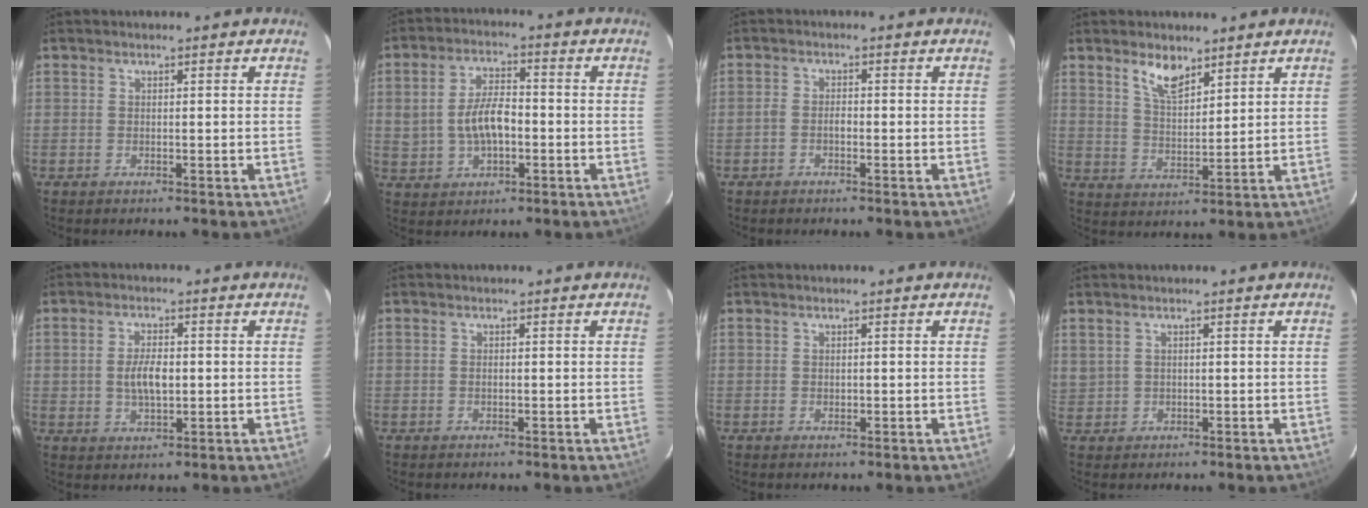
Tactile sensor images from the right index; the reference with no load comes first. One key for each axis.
{"total": 8.4, "fx": -1.0, "fy": 4.7, "fz": 7.0, "tx": -0.139, "ty": 0.010, "tz": -0.007}
{"total": 1.7, "fx": -0.9, "fy": 0.9, "fz": 1.2, "tx": -0.026, "ty": 0.005, "tz": -0.020}
{"total": 6.2, "fx": 4.4, "fy": 2.4, "fz": 3.7, "tx": -0.065, "ty": 0.001, "tz": 0.085}
{"total": 5.5, "fx": 0.1, "fy": 2.8, "fz": 4.7, "tx": -0.089, "ty": 0.001, "tz": 0.006}
{"total": 0.6, "fx": -0.1, "fy": 0.4, "fz": 0.4, "tx": -0.007, "ty": 0.002, "tz": -0.001}
{"total": 0.7, "fx": 0.1, "fy": 0.6, "fz": 0.3, "tx": -0.003, "ty": 0.000, "tz": 0.003}
{"total": 2.5, "fx": 1.1, "fy": 2.0, "fz": 1.0, "tx": -0.017, "ty": 0.004, "tz": 0.030}